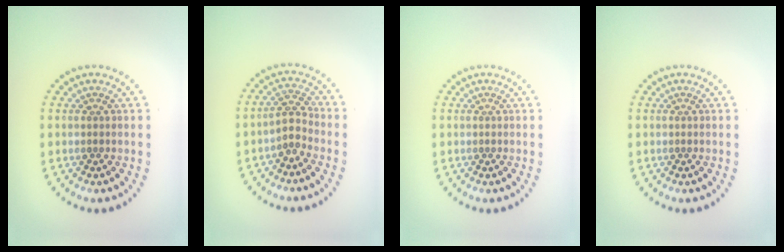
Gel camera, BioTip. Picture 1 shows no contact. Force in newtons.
{"total": 1.9, "press": 1.5, "slide": 1.2}
{"total": 0.0}
{"total": 0.0}